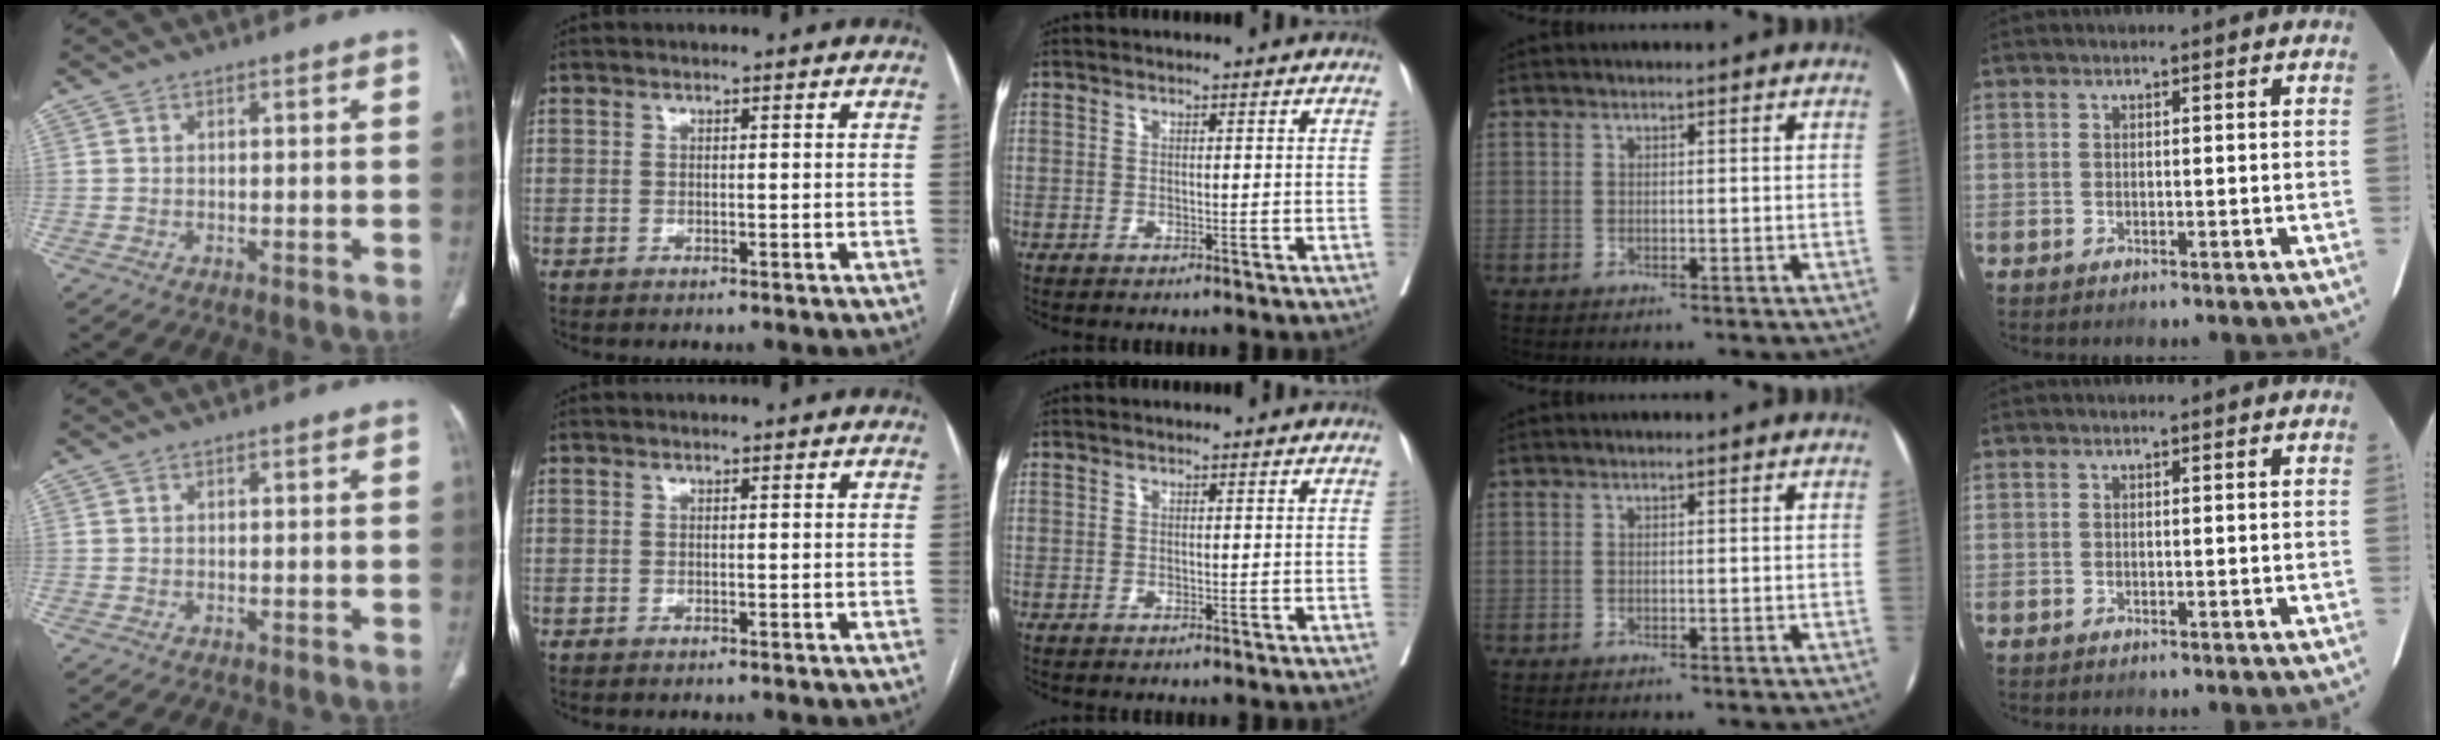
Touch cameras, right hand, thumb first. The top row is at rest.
{}